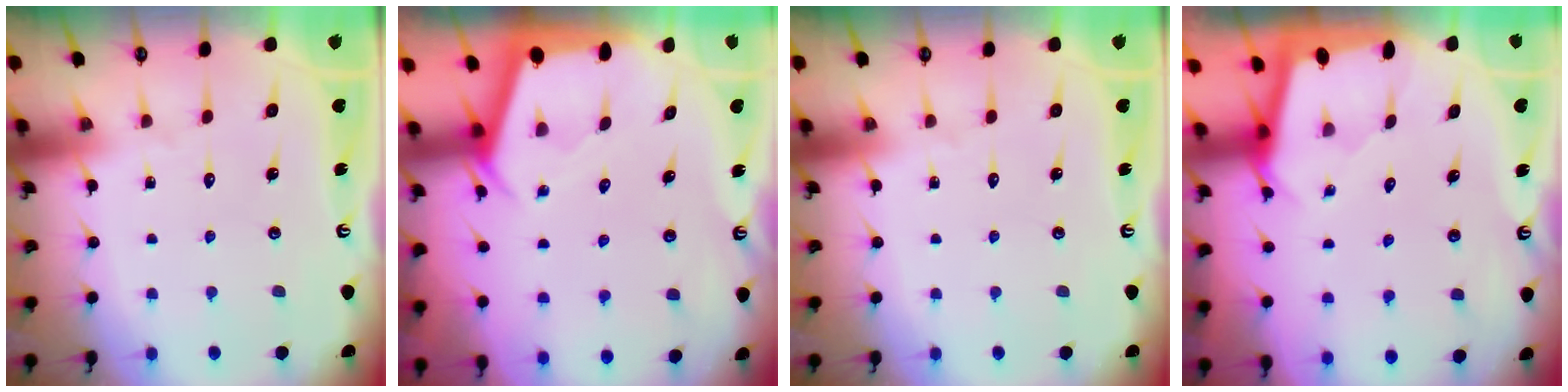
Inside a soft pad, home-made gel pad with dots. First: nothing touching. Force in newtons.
{"total": 2.3, "press": 2.3, "slide": 0.3}
{"total": 0.0}
{"total": 1.6, "press": 1.6, "slide": 0.2}